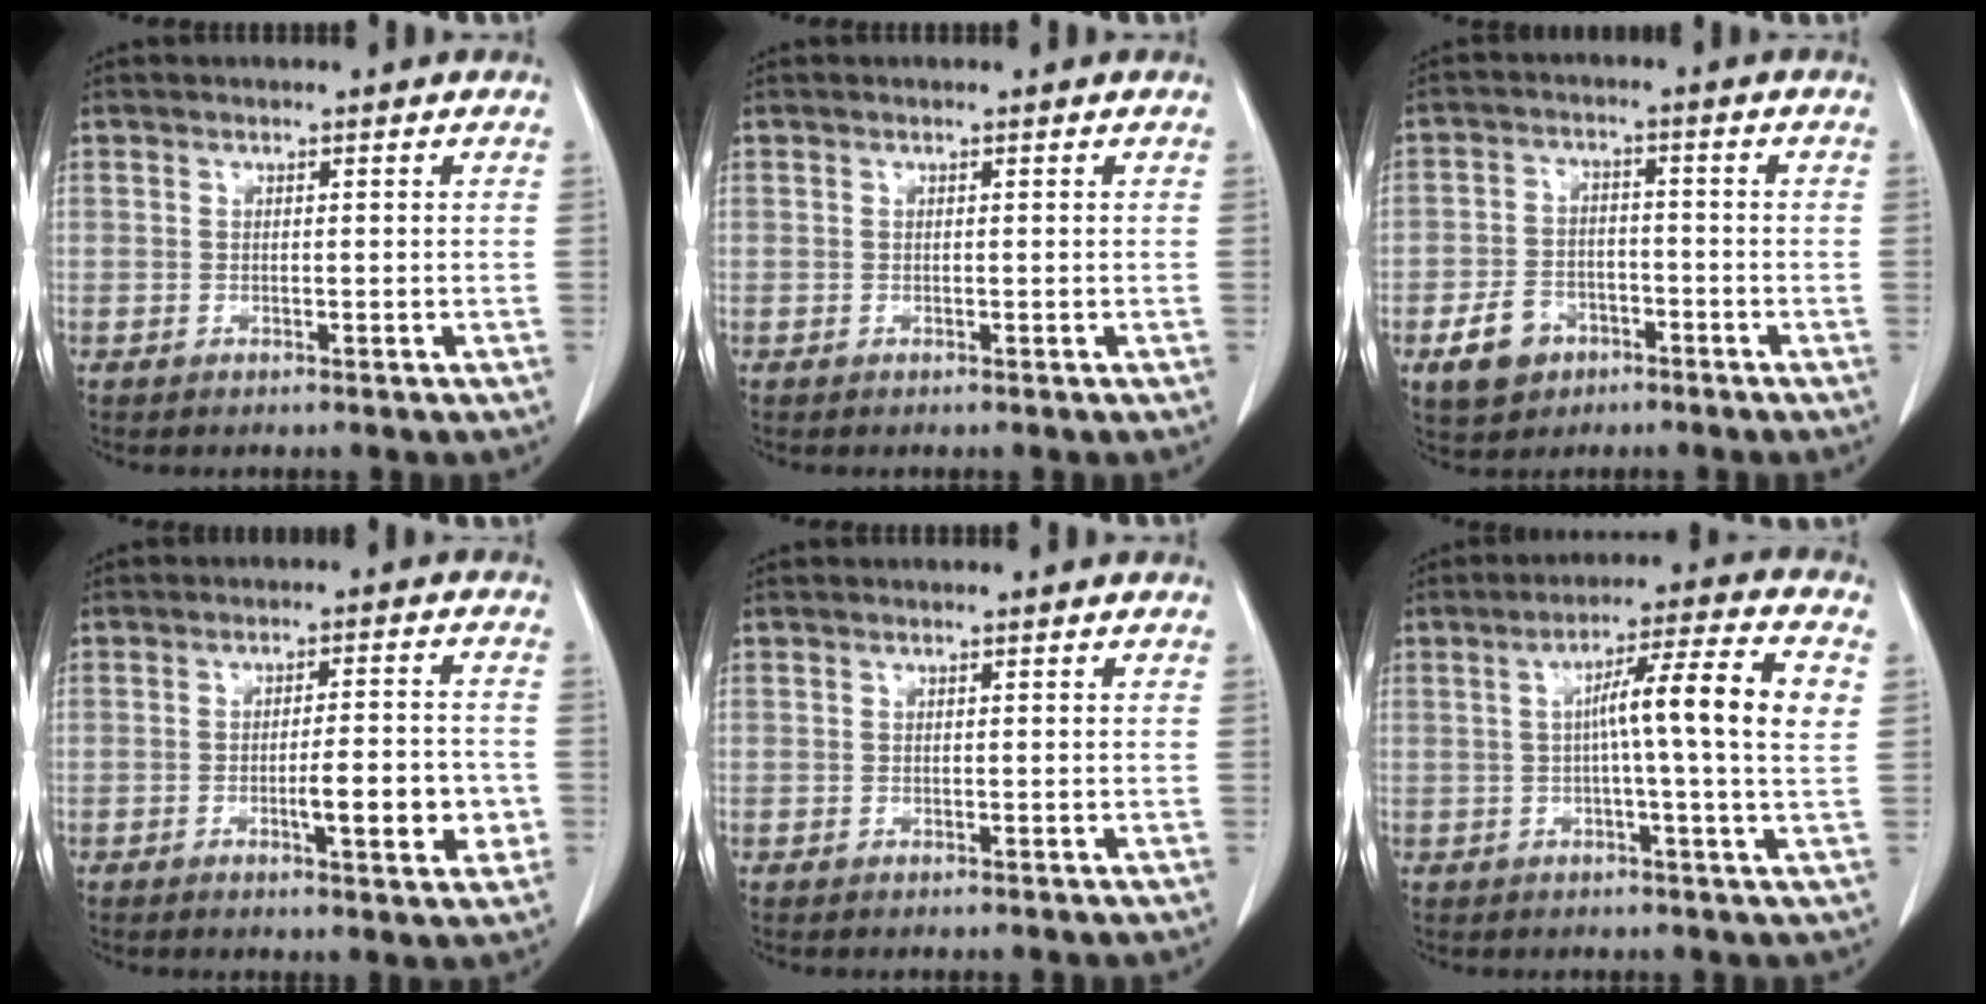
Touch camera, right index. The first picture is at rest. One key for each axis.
{"total": 0.0}
{"total": 6.7, "fx": -3.6, "fy": 4.9, "fz": 2.9, "tx": -0.063, "ty": 0.009, "tz": -0.054}
{"total": 8.0, "fx": -2.2, "fy": 1.5, "fz": 7.5, "tx": -0.105, "ty": 0.004, "tz": -0.029}
{"total": 0.0}
{"total": 10.9, "fx": 1.3, "fy": -0.6, "fz": 10.8, "tx": -0.167, "ty": 0.017, "tz": 0.014}